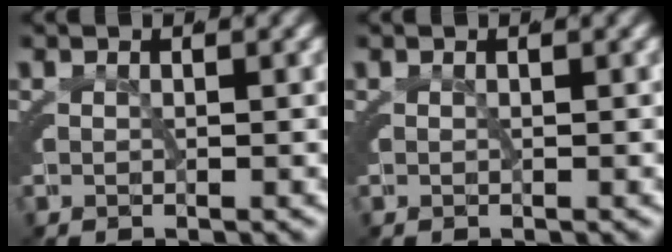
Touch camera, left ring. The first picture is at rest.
{"total": 0.0}